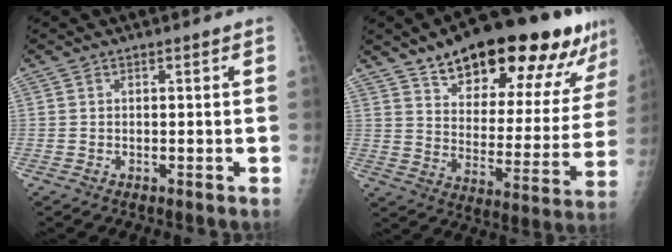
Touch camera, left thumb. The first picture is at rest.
{"total": 26.8, "force": [18.3, 9.4, 17.2], "torque": [-0.213, -0.057, 0.269]}